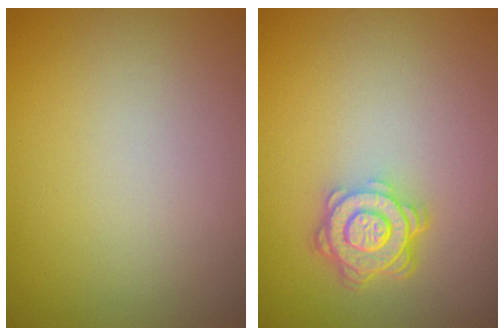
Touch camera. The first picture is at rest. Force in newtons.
{"total": 4.5, "press": 3.5, "slide": 2.9}